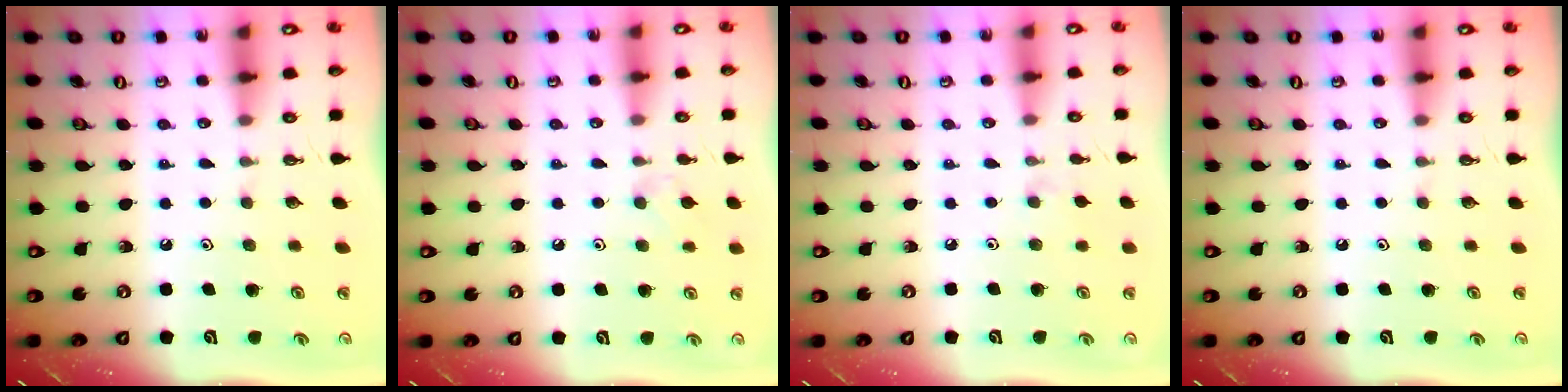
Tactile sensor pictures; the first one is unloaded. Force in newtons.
{"total": 4.1, "press": 4.0, "slide": 0.7}
{"total": 2.4, "press": 2.3, "slide": 0.5}
{"total": 0.0}